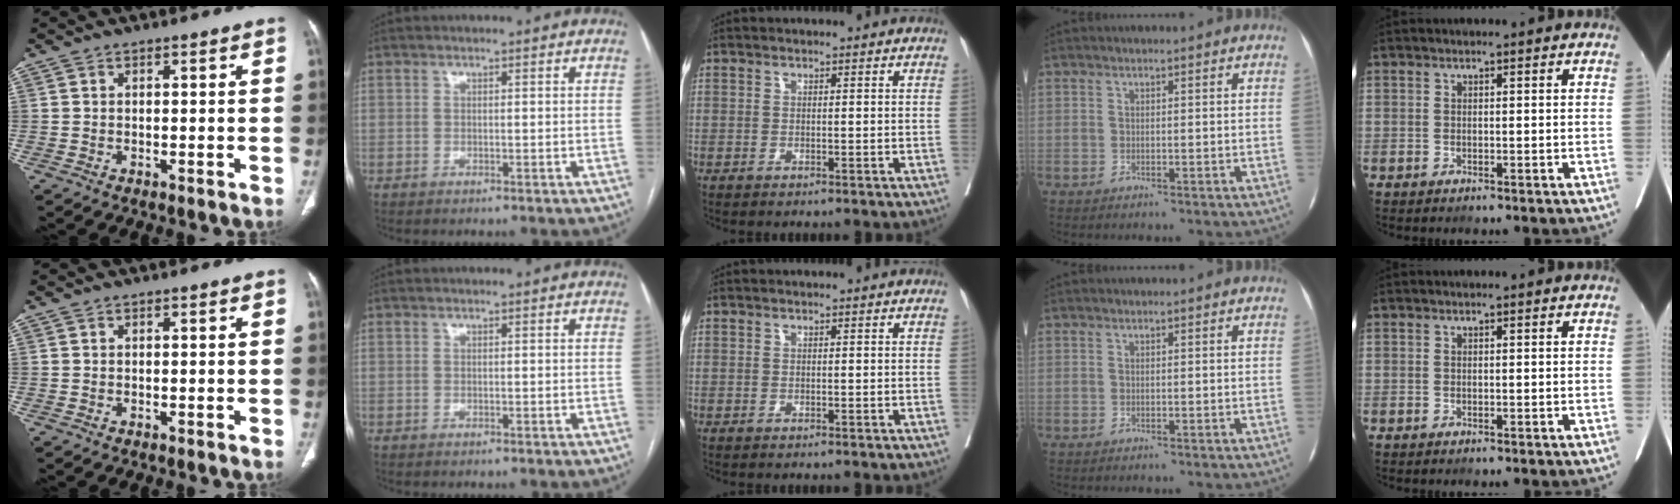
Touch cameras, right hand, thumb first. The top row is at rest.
{}